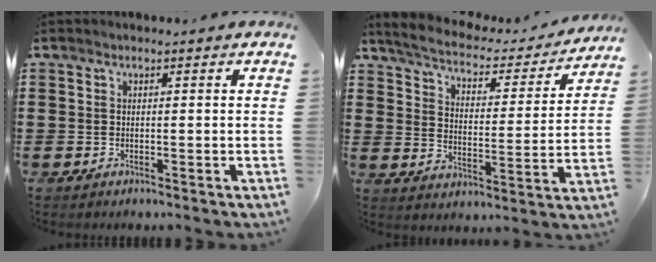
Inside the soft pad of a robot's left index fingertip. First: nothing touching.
{"total": 3.7, "force": [3.4, 0.6, 1.2], "torque": [-0.046, -0.025, 0.050]}